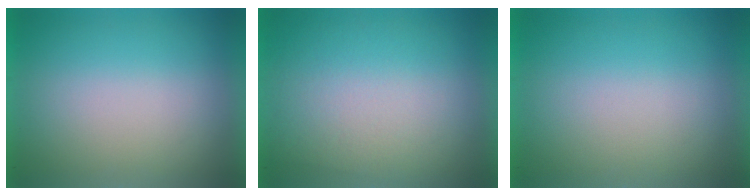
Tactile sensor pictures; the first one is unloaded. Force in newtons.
{"total": 2.6}
{"total": 0.0}